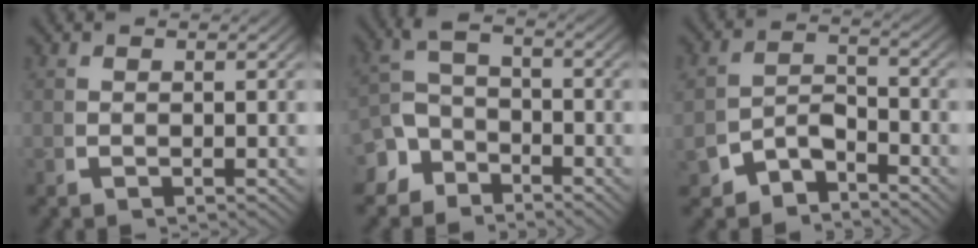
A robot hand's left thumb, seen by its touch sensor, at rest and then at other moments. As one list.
[{"total": 4.7, "force": [-2.2, 3.4, 2.3], "torque": [-0.045, -0.014, -0.040]}, {"total": 4.3, "force": [-2.6, 2.9, 1.9], "torque": [-0.033, -0.020, -0.039]}]